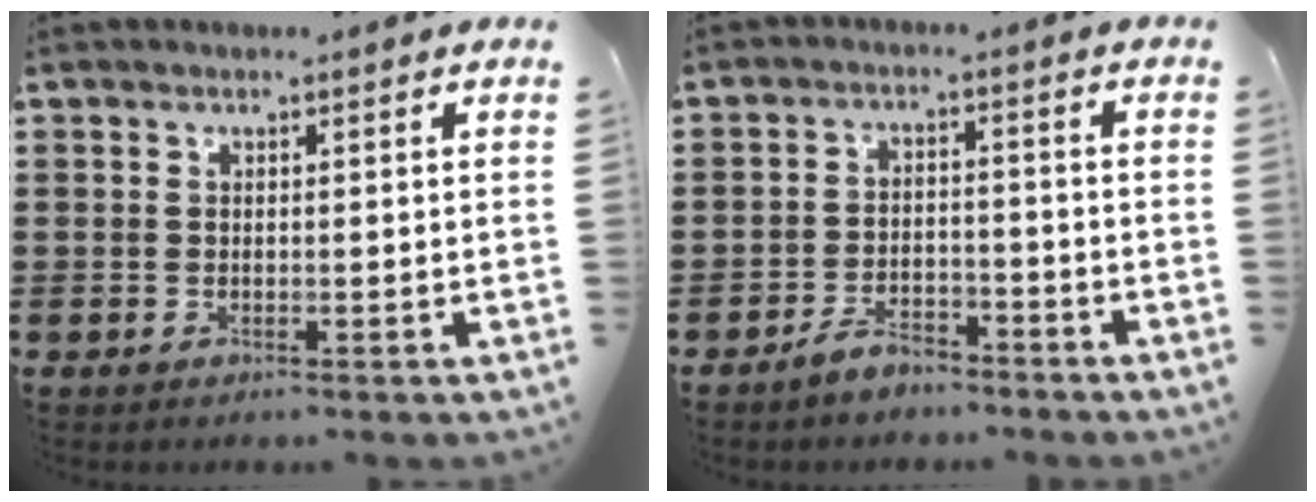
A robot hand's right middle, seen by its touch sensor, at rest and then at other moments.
{"total": 3.7, "force": [-3.5, 1.1, 0.7], "torque": [-0.014, 0.009, -0.069]}